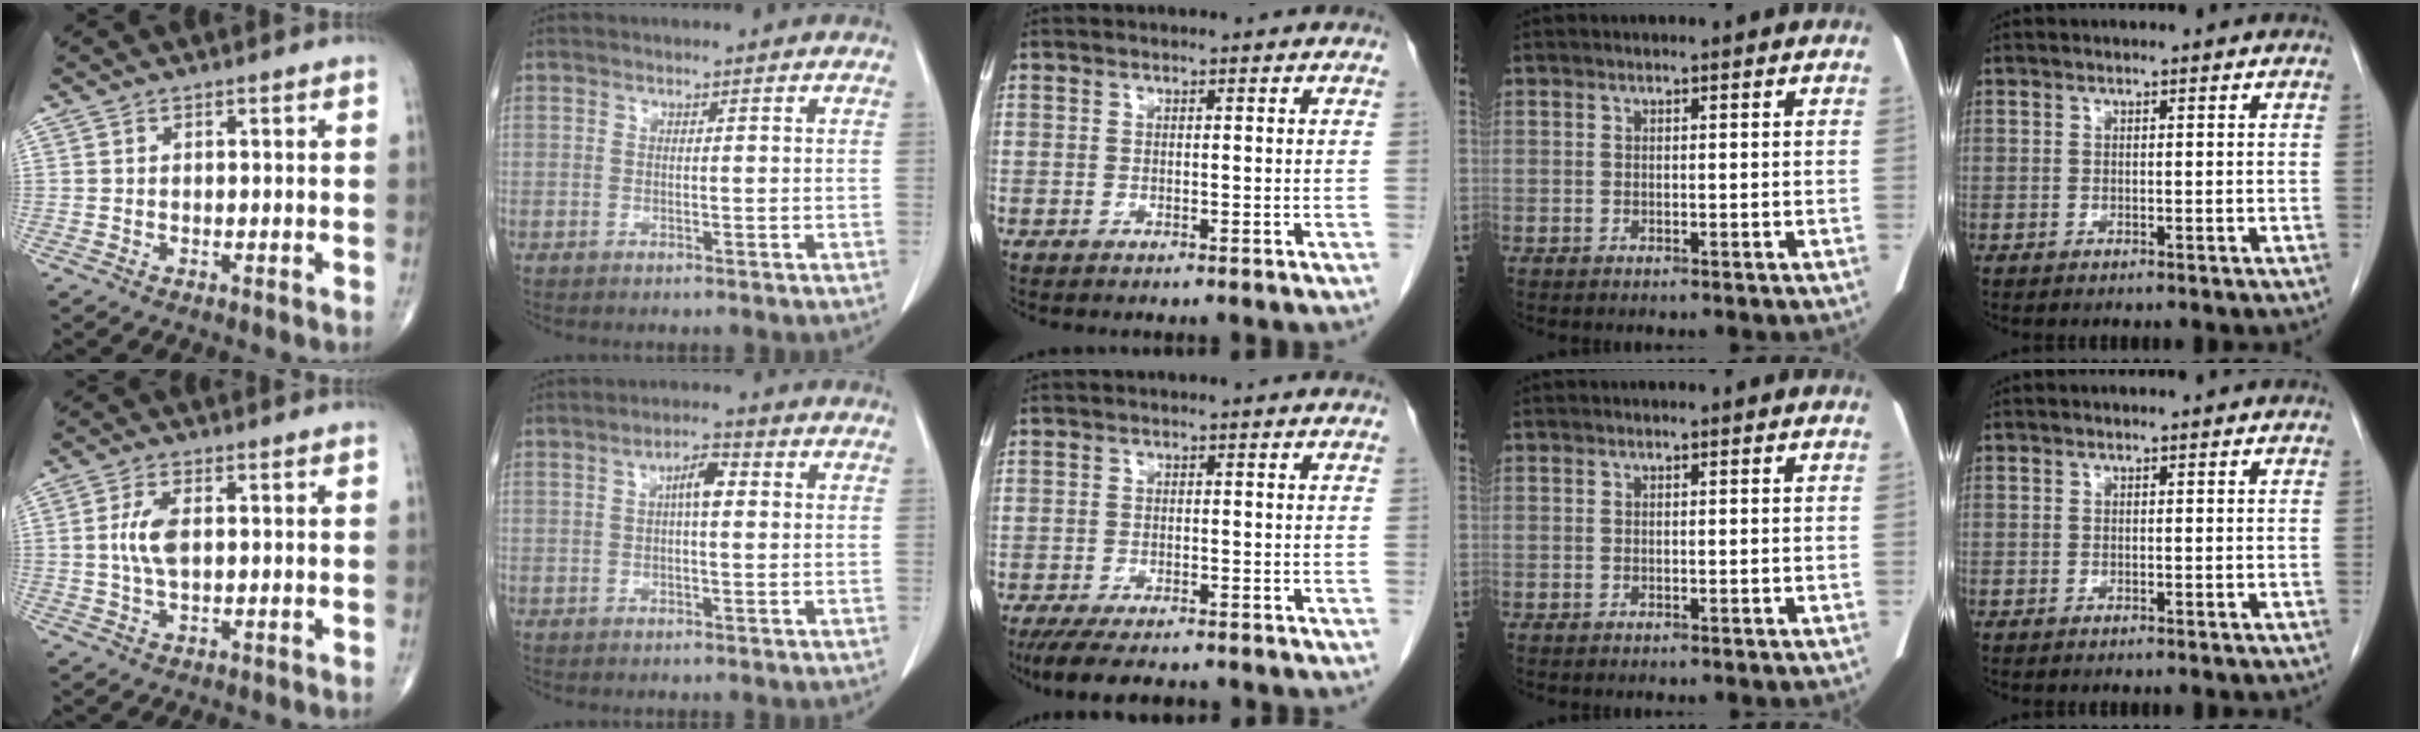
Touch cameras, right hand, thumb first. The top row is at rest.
{"thumb": {"total": 5.4, "force": [0.5, 2.5, 4.7], "torque": [-0.104, 0.002, 0.009]}, "index": {"total": 3.8, "force": [0.6, 1.1, 3.6], "torque": [-0.065, 0.011, 0.007]}, "middle": {"total": 8.4, "force": [-7.1, 1.9, 4.2], "torque": [-0.063, -0.015, -0.108]}}